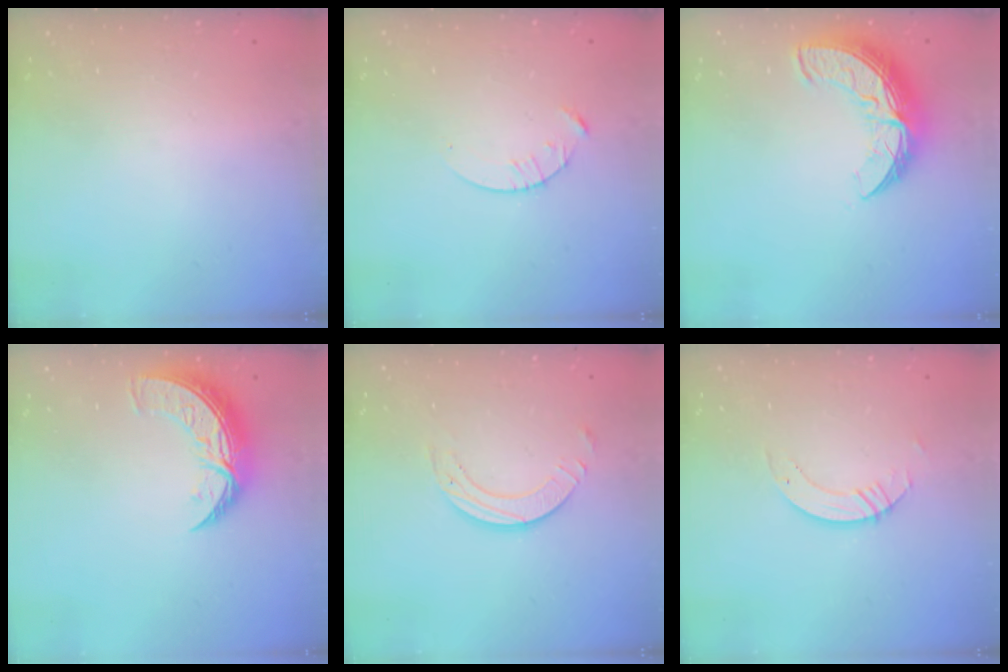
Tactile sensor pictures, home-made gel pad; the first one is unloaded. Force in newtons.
{"total": 4.3, "press": 4.2, "slide": 0.5}
{"total": 11.3, "press": 11.3, "slide": 0.8}
{"total": 9.7, "press": 9.7, "slide": 0.8}
{"total": 5.8, "press": 5.8, "slide": 0.6}
{"total": 3.4, "press": 3.4, "slide": 0.1}